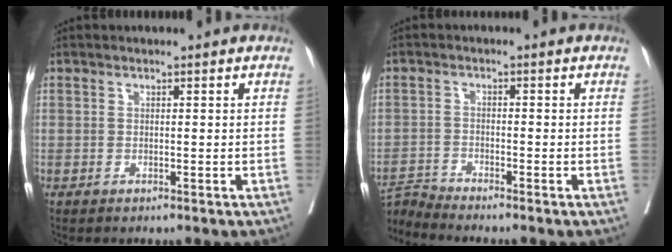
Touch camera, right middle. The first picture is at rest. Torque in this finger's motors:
{"motor_torque": [-0.68, -0.53, -0.11, -0.03]}